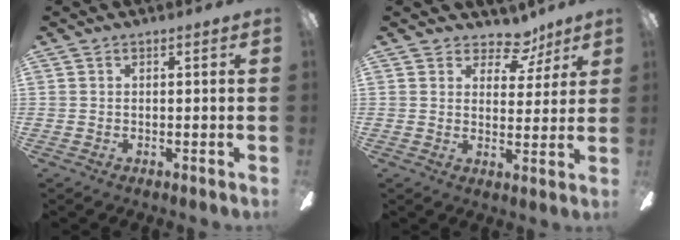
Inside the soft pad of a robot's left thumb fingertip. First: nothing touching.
{"total": 8.0, "force": [6.0, 4.5, 2.8], "torque": [-0.030, -0.040, 0.105]}